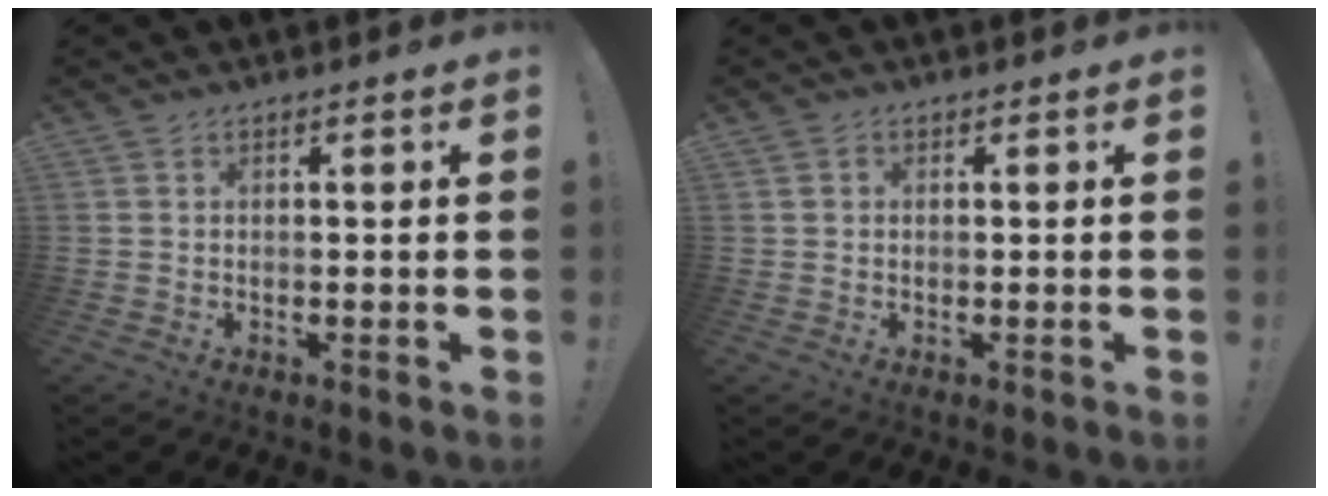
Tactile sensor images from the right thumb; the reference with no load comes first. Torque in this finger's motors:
{"motor_torque": [0.28, -0.26, -0.27, 0.08, -0.04]}